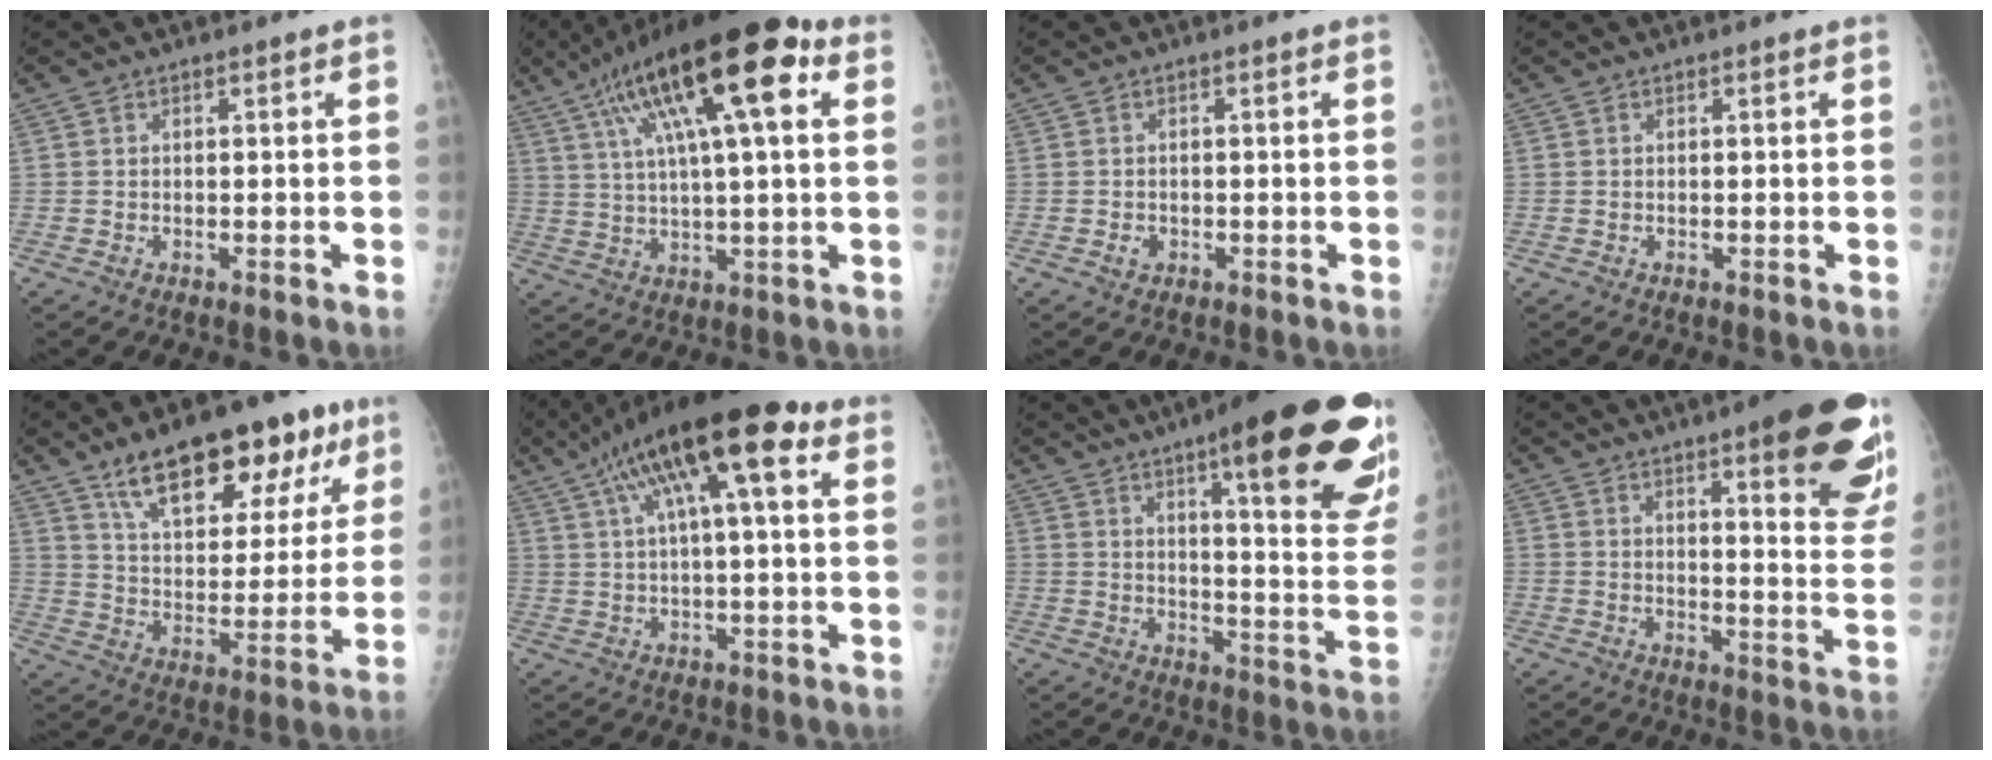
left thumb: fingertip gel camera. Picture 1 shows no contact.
{"total": 21.9, "force": [8.9, 5.7, 19.2], "torque": [-0.321, 0.016, 0.141]}
{"total": 1.4, "force": [-0.5, 1.1, 0.6], "torque": [-0.007, 0.005, -0.007]}
{"total": 0.0}
{"total": 21.9, "force": [13.1, 9.7, 14.6], "torque": [-0.173, -0.032, 0.208]}
{"total": 17.9, "force": [7.6, 4.9, 15.5], "torque": [-0.262, 0.024, 0.122]}
{"total": 28.4, "force": [16.0, 6.0, 22.7], "torque": [-0.236, -0.054, 0.215]}
{"total": 20.9, "force": [12.0, 4.7, 16.4], "torque": [-0.179, -0.056, 0.147]}